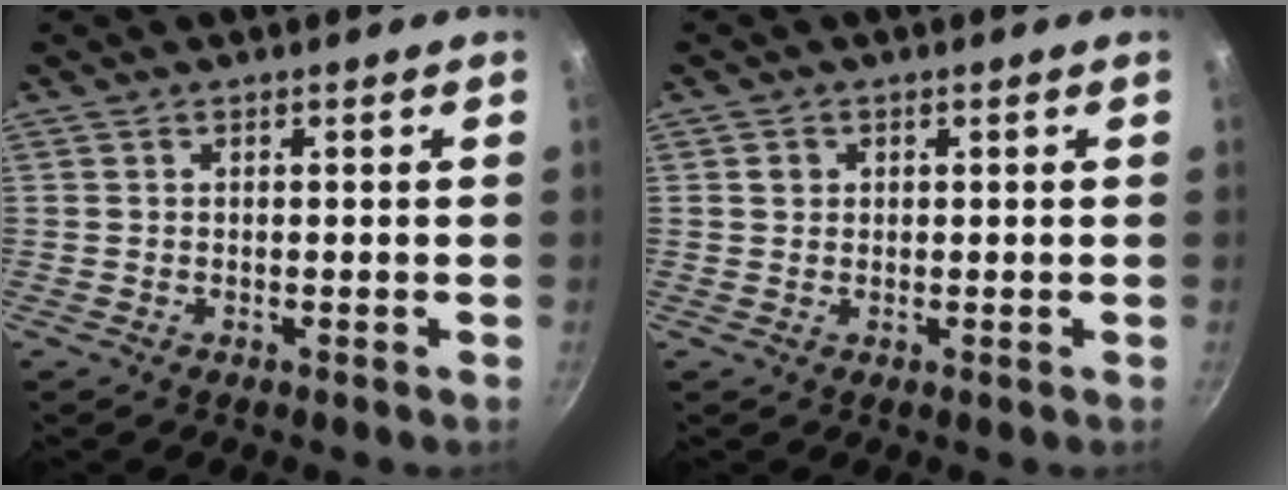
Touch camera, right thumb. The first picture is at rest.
{"total": 1.6, "force": [0.4, 1.5, 0.6], "torque": [-0.003, 0.003, 0.006]}